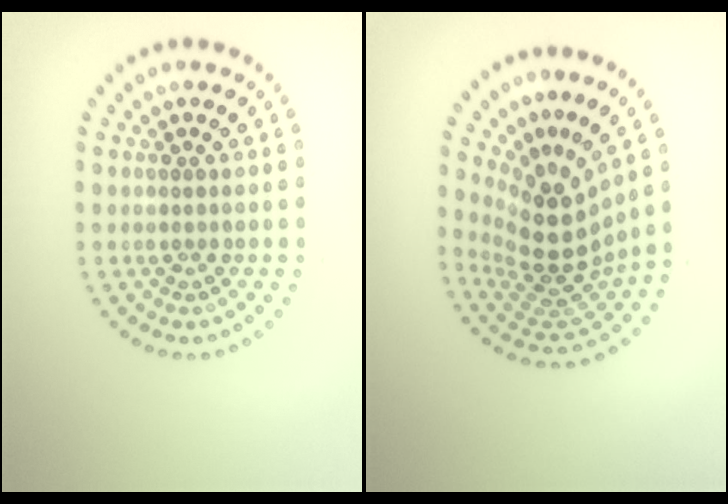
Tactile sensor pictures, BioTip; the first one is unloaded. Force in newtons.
{"total": 5.2, "press": 3.6, "slide": 3.7}